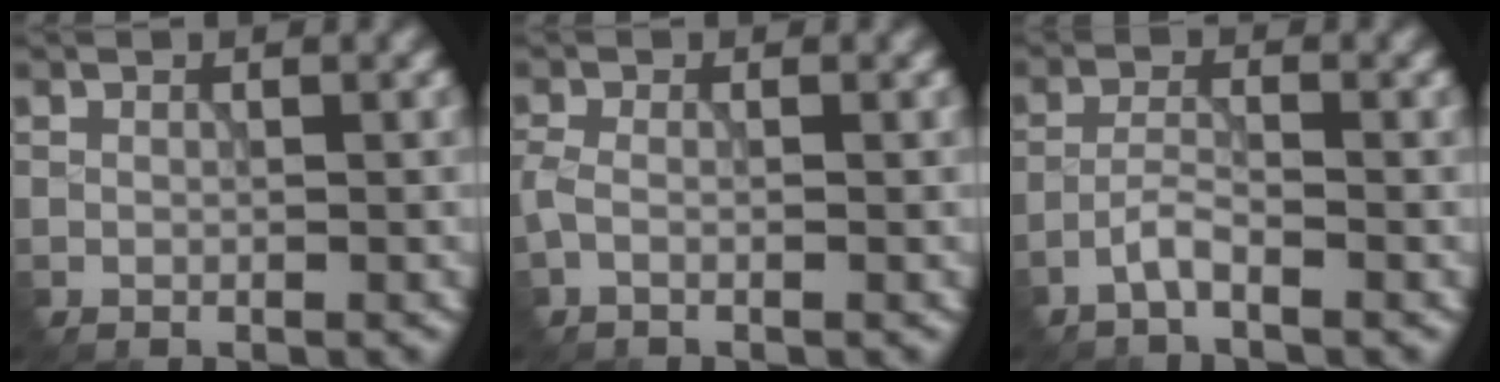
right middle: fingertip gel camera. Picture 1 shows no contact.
{"total": 1.7, "force": [-0.5, 0.6, 1.4], "torque": [-0.040, -0.001, -0.016]}
{"total": 2.0, "force": [-1.4, 0.3, 1.4], "torque": [-0.031, 0.006, -0.035]}